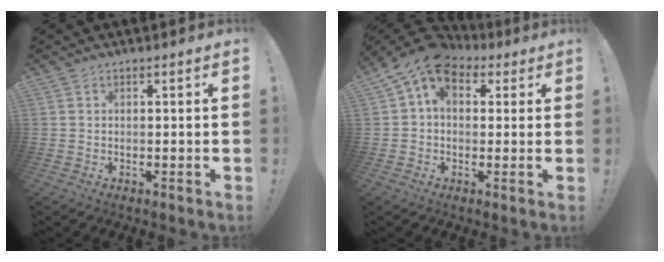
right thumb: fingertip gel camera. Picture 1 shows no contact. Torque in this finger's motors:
{"motor_torque": [1.39, 1.38, 0.27, -0.04, 0.34]}